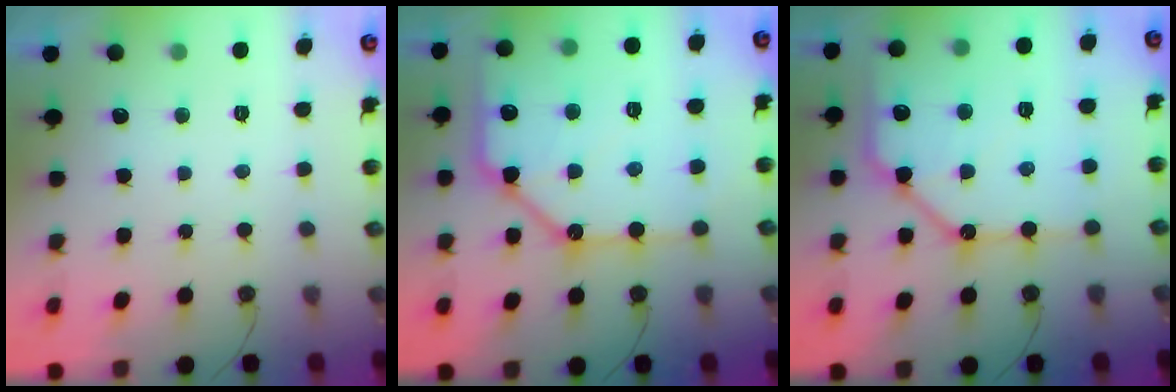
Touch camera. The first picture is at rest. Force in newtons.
{"total": 19.5, "press": 19.4, "slide": 2.2}
{"total": 15.7, "press": 15.6, "slide": 1.8}